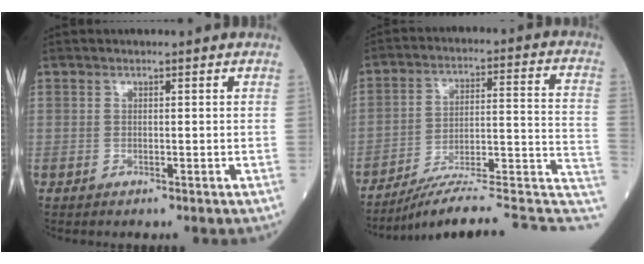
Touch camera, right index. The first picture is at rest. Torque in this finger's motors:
{"motor_torque": [-1.88, -0.26, -1.06, -0.21]}